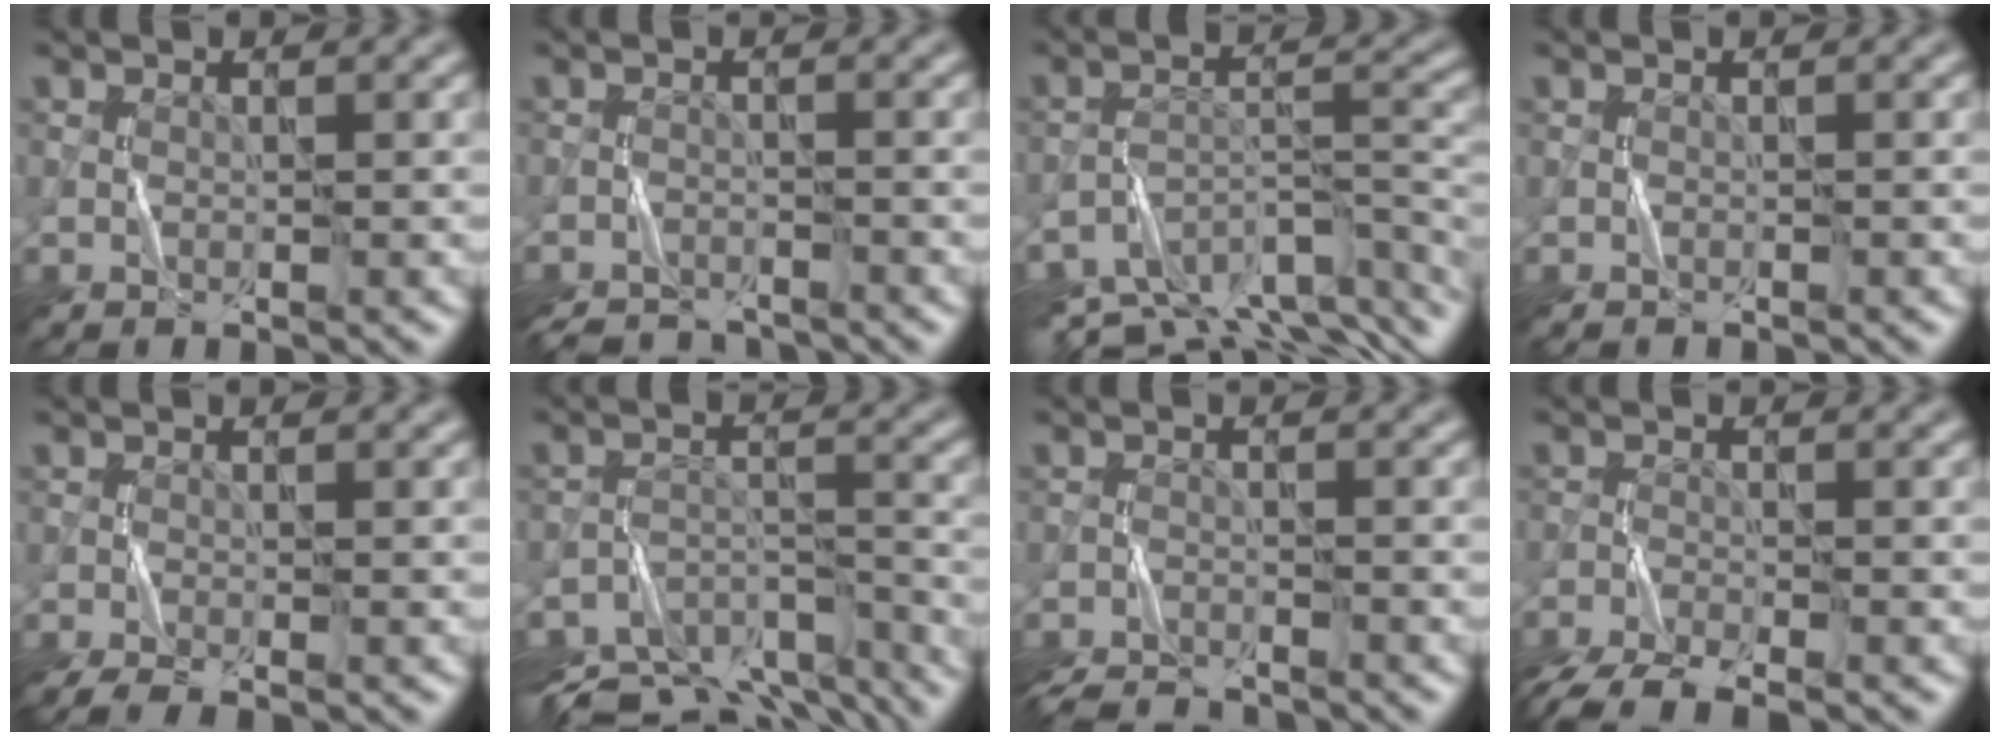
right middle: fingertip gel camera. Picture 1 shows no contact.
{"total": 4.2, "force": [-4.1, 1.0, 0.4], "torque": [-0.003, -0.004, -0.068]}
{"total": 10.6, "force": [-8.1, 3.8, 5.7], "torque": [-0.101, -0.009, -0.118]}
{"total": 0.6, "force": [-0.6, 0.0, -0.1], "torque": [0.001, -0.002, -0.010]}
{"total": 2.6, "force": [-1.9, 0.4, 1.7], "torque": [-0.036, -0.006, -0.040]}
{"total": 11.5, "force": [-10.2, 4.0, 3.4], "torque": [-0.054, -0.011, -0.137]}
{"total": 4.6, "force": [-4.5, 0.7, 0.8], "torque": [-0.021, -0.016, -0.078]}
{"total": 5.3, "force": [-4.4, 1.0, 2.6], "torque": [-0.049, -0.025, -0.088]}